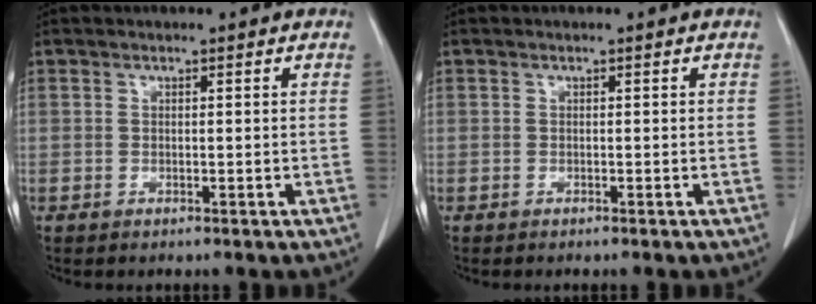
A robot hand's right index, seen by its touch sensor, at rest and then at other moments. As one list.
[{"total": 0.0}]